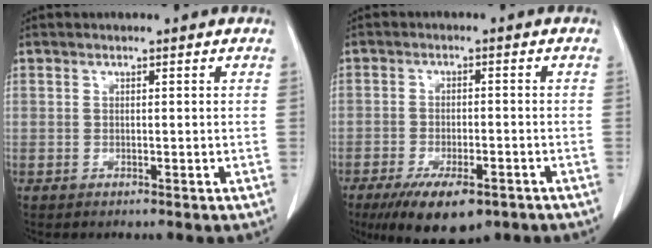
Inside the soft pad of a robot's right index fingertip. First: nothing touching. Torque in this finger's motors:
{"motor_torque": [1.07, -1.07, 0.62, 0.16]}